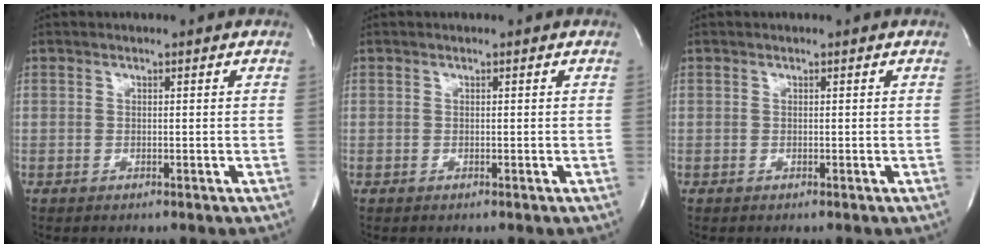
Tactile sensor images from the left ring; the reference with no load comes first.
{"total": 0.0}
{"total": 0.0}